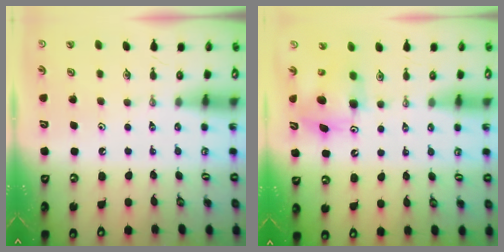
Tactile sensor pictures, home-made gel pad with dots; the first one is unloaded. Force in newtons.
{"total": 7.4, "press": 7.4, "slide": 0.4}